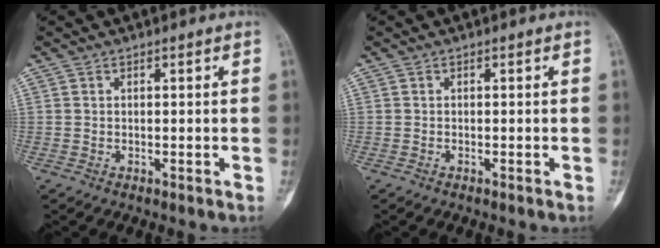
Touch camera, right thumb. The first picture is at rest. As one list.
[{"total": 0.0}]